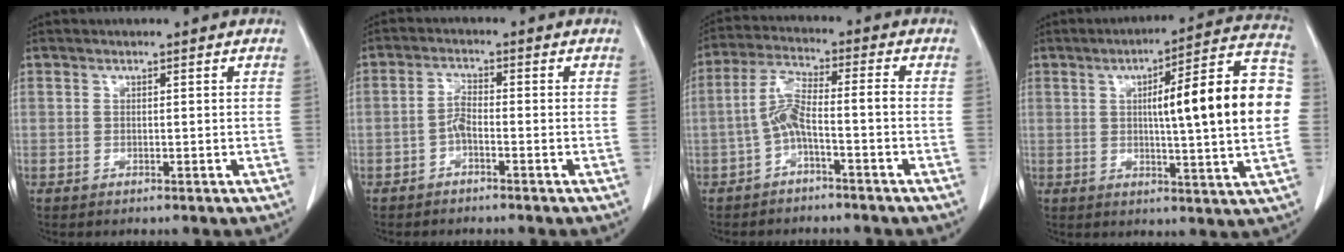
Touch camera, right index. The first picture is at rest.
{"total": 2.4, "force": [-1.1, 0.6, 2.0], "torque": [-0.038, 0.005, -0.021]}
{"total": 6.0, "force": [-2.0, 0.6, 5.6], "torque": [-0.115, 0.026, -0.037]}
{"total": 18.2, "force": [1.5, 1.1, 18.1], "torque": [-0.247, 0.026, 0.014]}